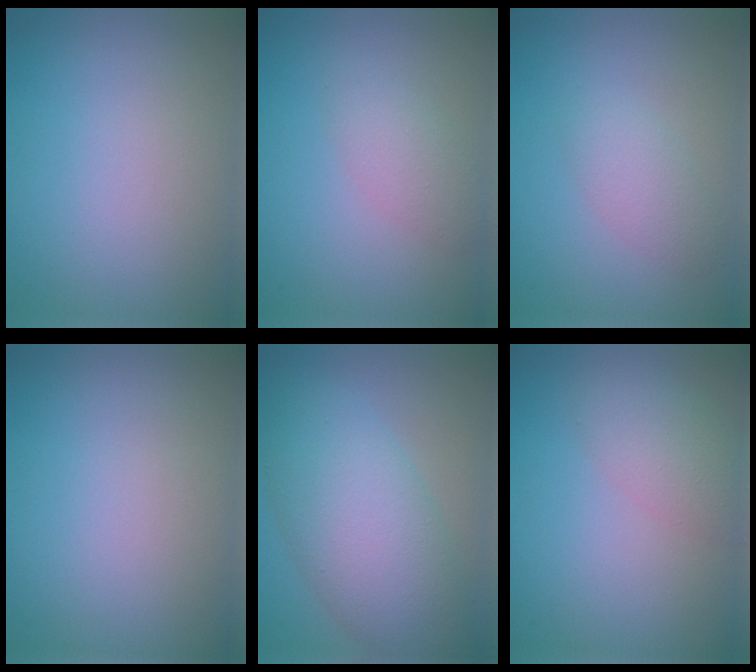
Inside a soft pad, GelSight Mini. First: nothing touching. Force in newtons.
{"total": 2.2, "press": 2.2, "slide": 0.1}
{"total": 2.1, "press": 2.1, "slide": 0.1}
{"total": 0.0}
{"total": 8.1, "press": 8.1, "slide": 0.1}
{"total": 3.0, "press": 3.0, "slide": 0.1}